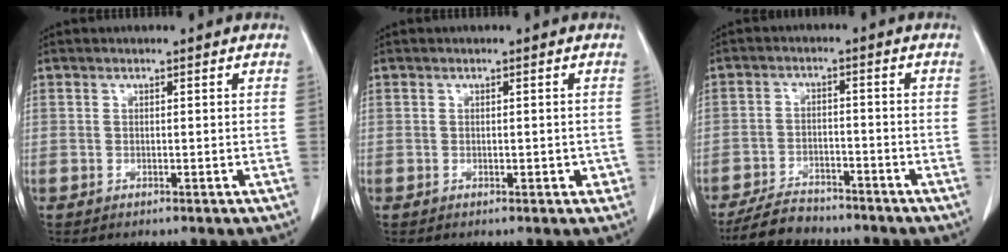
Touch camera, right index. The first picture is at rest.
{"total": 1.7, "force": [-0.3, 1.0, 1.3], "torque": [-0.014, 0.004, -0.001]}
{"total": 7.3, "force": [-6.5, 2.6, 1.9], "torque": [-0.035, -0.011, -0.112]}